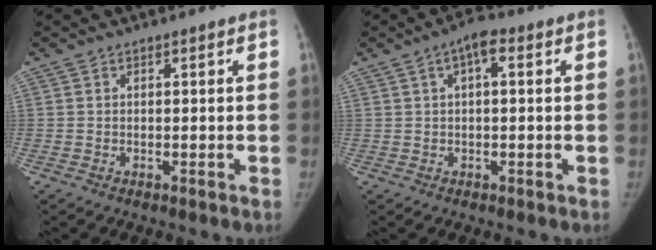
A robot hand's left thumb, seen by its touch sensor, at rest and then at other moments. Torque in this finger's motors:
{"motor_torque": [-0.57, 0.01, 0.19, 0.13, 0.00]}